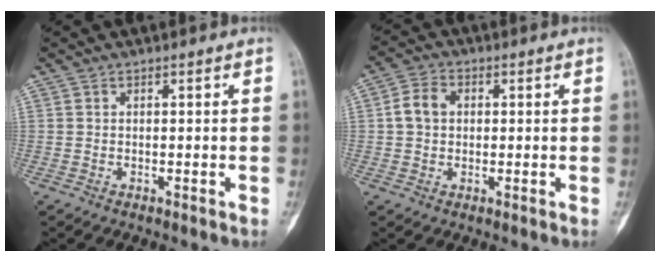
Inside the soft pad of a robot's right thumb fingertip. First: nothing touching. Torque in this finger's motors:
{"motor_torque": [0.05, 0.04, 0.02, -0.03, 0.01]}